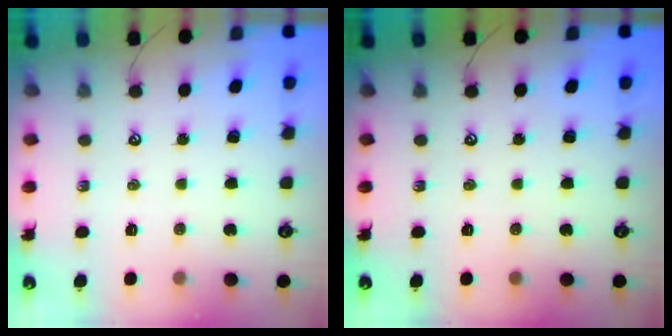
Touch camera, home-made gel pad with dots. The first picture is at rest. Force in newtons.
{"total": 0.0}